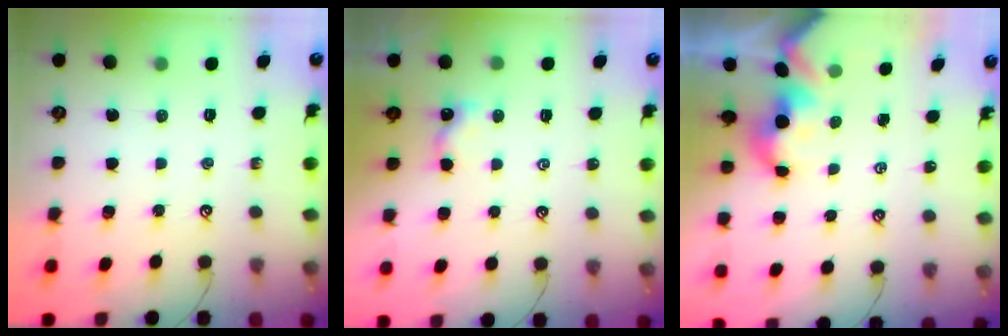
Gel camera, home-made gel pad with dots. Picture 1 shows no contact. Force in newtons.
{"total": 0.5, "press": 0.4, "slide": 0.3}
{"total": 1.7, "press": 1.7, "slide": 0.2}